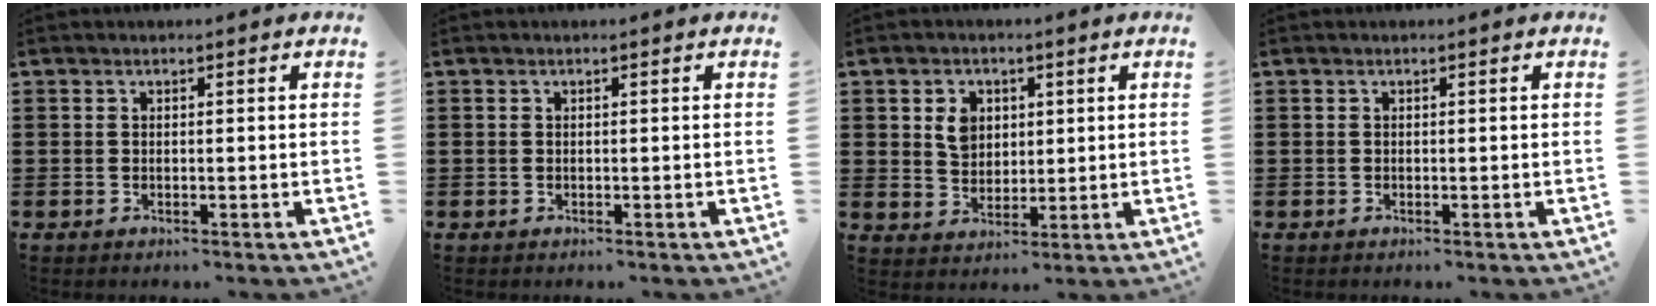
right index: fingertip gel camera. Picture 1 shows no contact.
{"total": 0.0}
{"total": 4.6, "force": [1.6, 3.7, 2.2], "torque": [-0.049, 0.010, 0.026]}
{"total": 0.0}